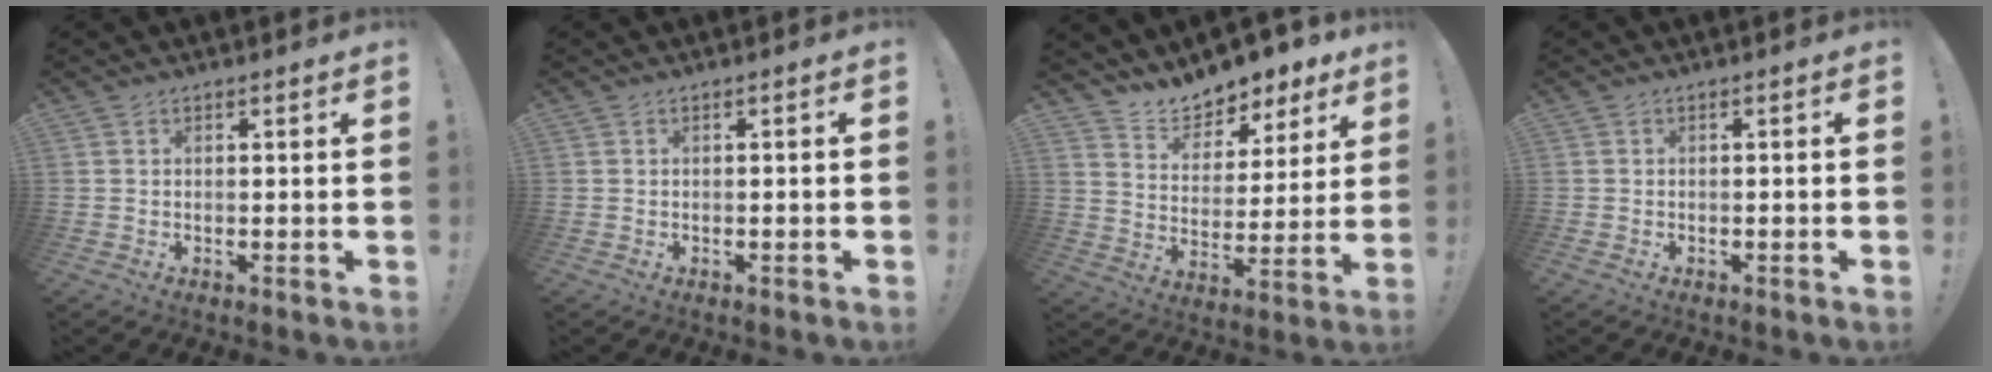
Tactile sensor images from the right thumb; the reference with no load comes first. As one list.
[{"total": 0.9, "force": [-0.5, -0.3, 0.6], "torque": [-0.012, -0.001, -0.009]}, {"total": 10.1, "force": [9.3, 3.7, 1.4], "torque": [-0.031, -0.083, 0.171]}, {"total": 1.0, "force": [-0.9, -0.2, 0.5], "torque": [-0.008, 0.000, -0.015]}]